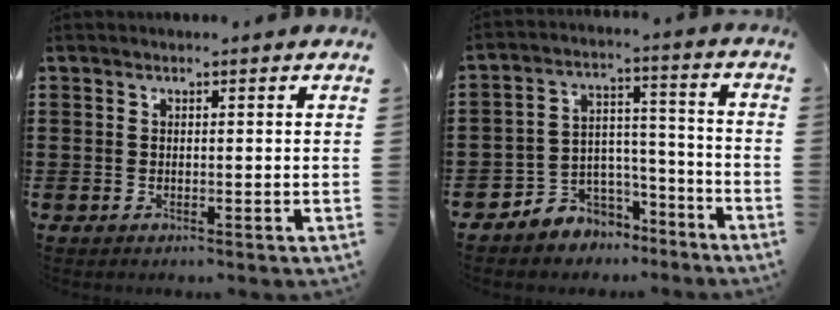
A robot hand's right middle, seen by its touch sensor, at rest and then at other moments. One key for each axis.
{"total": 4.9, "fx": -4.0, "fy": 2.8, "fz": -0.5, "tx": -0.002, "ty": 0.008, "tz": -0.083}